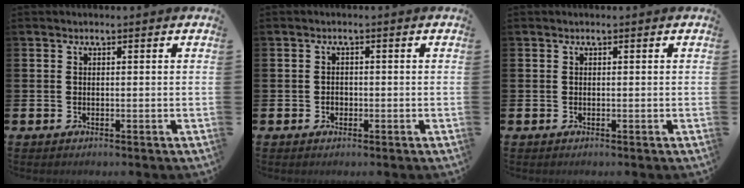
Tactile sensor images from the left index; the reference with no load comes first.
{"total": 1.2, "force": [-0.3, 1.0, 0.5], "torque": [-0.008, 0.004, -0.009]}
{"total": 0.0}